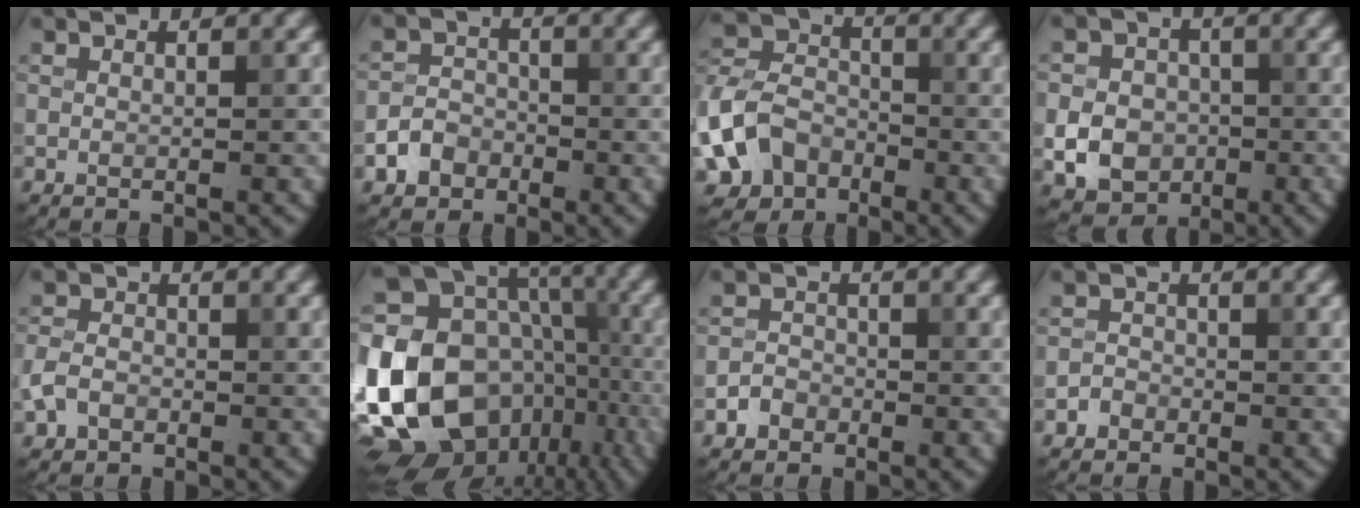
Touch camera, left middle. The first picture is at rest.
{"total": 2.7, "force": [-1.5, 2.0, 0.8], "torque": [-0.008, 0.006, -0.030]}
{"total": 7.5, "force": [-3.5, 5.6, 3.6], "torque": [-0.077, -0.001, -0.082]}
{"total": 5.0, "force": [-1.2, 4.3, 2.3], "torque": [-0.037, 0.001, -0.030]}
{"total": 2.5, "force": [-1.1, 1.9, 1.2], "torque": [-0.025, 0.001, -0.029]}
{"total": 21.6, "force": [-4.0, 17.3, 12.3], "torque": [-0.229, 0.007, -0.071]}
{"total": 1.7, "force": [-1.0, 1.3, 0.3], "torque": [0.002, 0.005, -0.020]}
{"total": 1.2, "force": [-0.7, 1.0, 0.1], "torque": [0.006, 0.003, -0.013]}